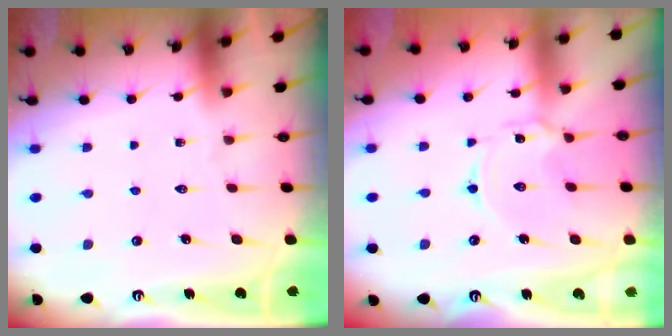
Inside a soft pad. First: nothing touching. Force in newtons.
{"total": 2.1, "press": 2.1, "slide": 0.3}